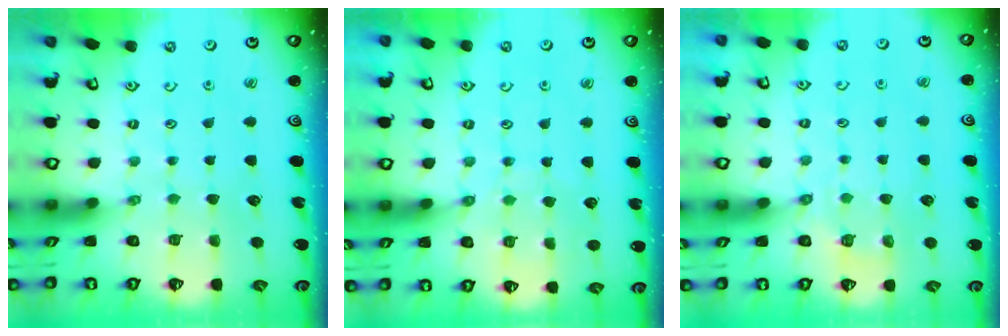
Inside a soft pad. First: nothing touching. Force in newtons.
{"total": 5.0, "press": 4.9, "slide": 0.7}
{"total": 3.0, "press": 2.5, "slide": 1.6}